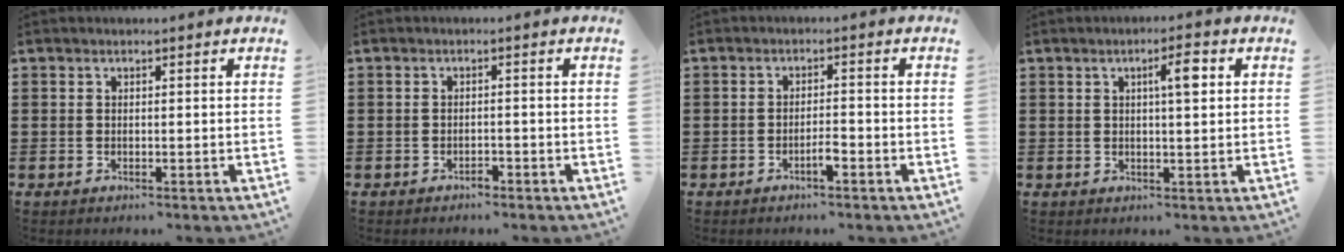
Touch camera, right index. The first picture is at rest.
{"total": 1.2, "force": [-1.1, 0.4, 0.3], "torque": [-0.011, -0.001, -0.023]}
{"total": 2.3, "force": [-1.5, 0.4, 1.8], "torque": [-0.033, 0.001, -0.026]}
{"total": 3.9, "force": [1.2, 0.8, 3.6], "torque": [-0.057, 0.005, 0.012]}